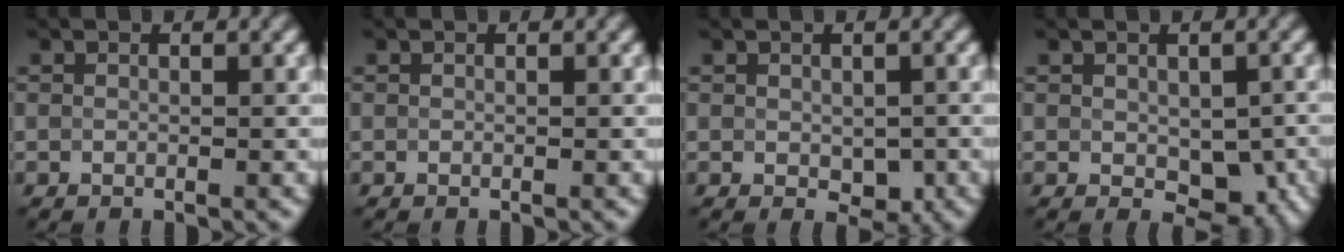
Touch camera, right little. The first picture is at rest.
{"total": 0.0}
{"total": 2.3, "force": [-0.4, 1.4, 1.8], "torque": [-0.022, -0.009, 0.002]}
{"total": 4.9, "force": [-0.8, 3.0, 3.9], "torque": [-0.055, -0.013, -0.003]}